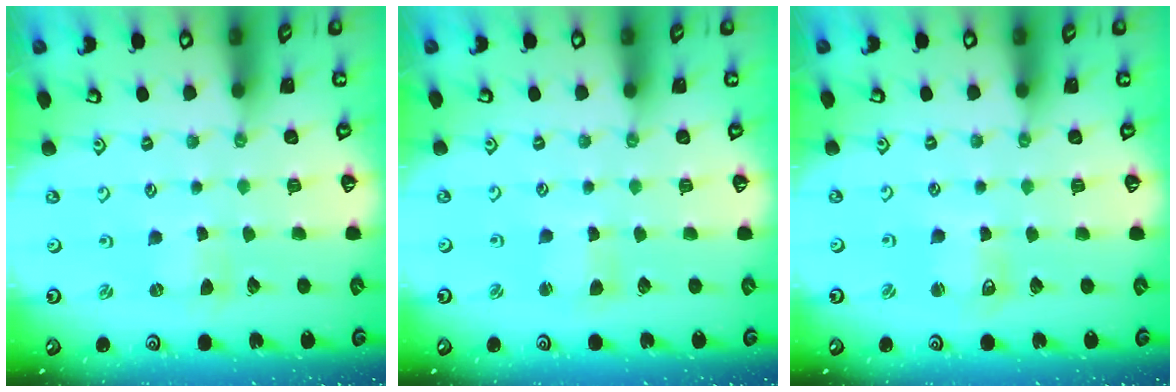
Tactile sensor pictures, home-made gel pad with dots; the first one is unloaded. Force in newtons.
{"total": 1.9, "press": 1.9, "slide": 0.3}
{"total": 3.6, "press": 3.6, "slide": 0.4}